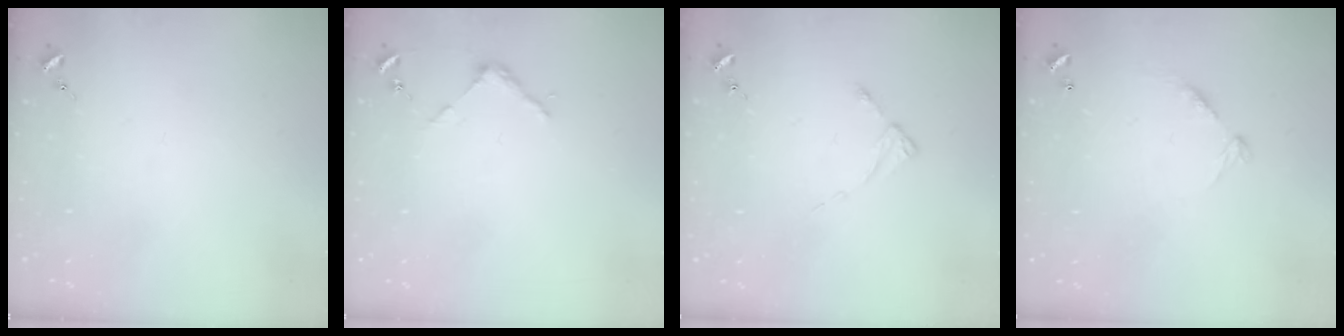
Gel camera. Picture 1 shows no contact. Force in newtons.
{"total": 3.9, "press": 3.9, "slide": 0.2}
{"total": 2.2, "press": 2.2, "slide": 0.4}
{"total": 8.8, "press": 8.8, "slide": 0.7}